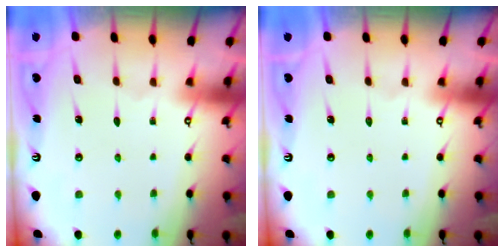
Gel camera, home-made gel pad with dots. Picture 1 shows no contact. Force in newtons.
{"total": 0.0}